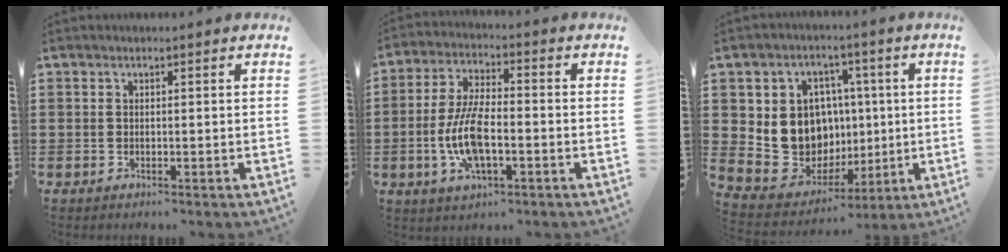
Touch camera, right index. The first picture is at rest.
{"total": 9.4, "force": [-2.3, 3.6, 8.3], "torque": [-0.187, -0.009, -0.046]}
{"total": 11.2, "force": [0.8, 10.2, 4.4], "torque": [-0.111, -0.001, 0.028]}